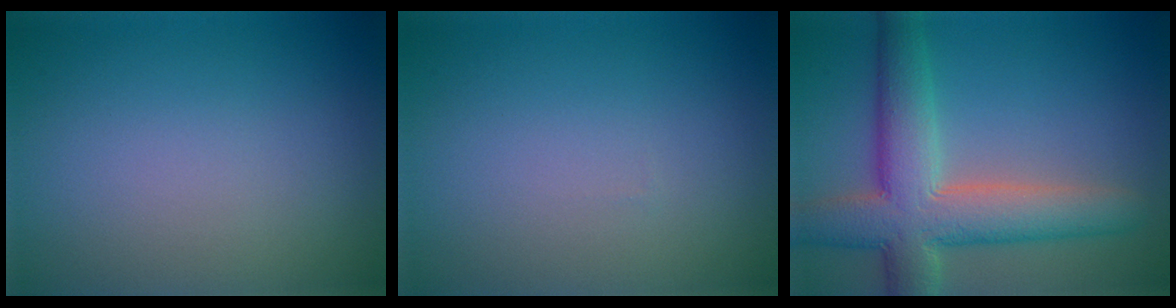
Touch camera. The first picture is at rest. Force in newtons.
{"total": 0.0}
{"total": 8.4, "press": 8.4, "slide": 0.8}